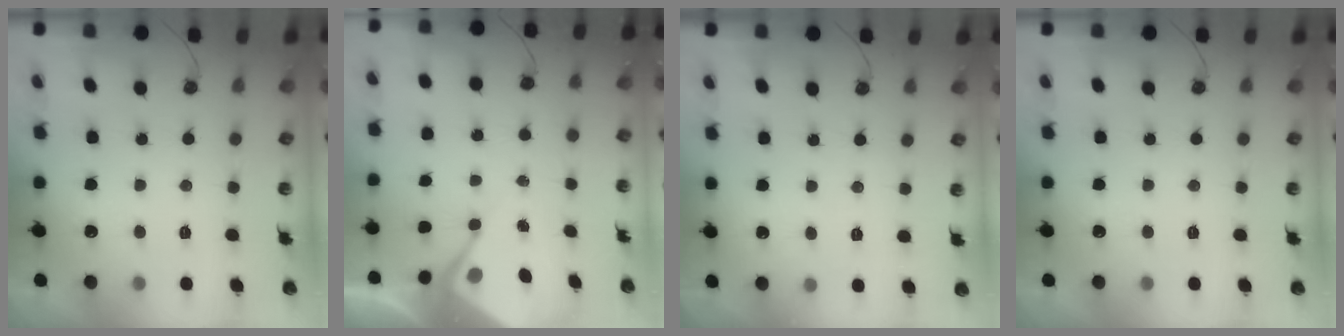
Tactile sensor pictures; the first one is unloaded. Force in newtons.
{"total": 5.1, "press": 5.1, "slide": 0.6}
{"total": 5.1, "press": 5.0, "slide": 0.6}
{"total": 0.0}